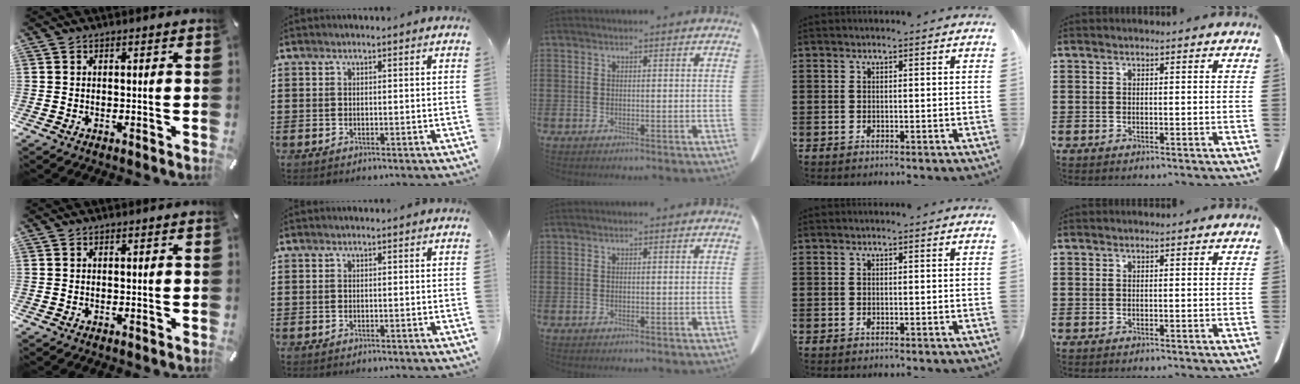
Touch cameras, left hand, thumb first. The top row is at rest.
{}